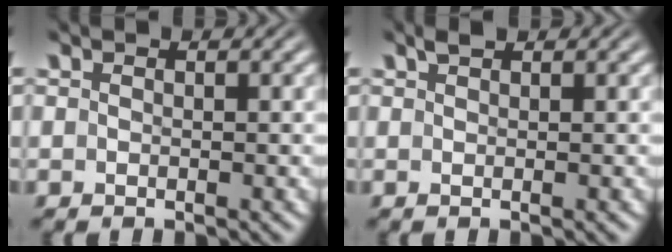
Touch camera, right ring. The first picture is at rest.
{"total": 1.1, "force": [0.8, -0.7, 0.4], "torque": [-0.003, 0.004, 0.017]}